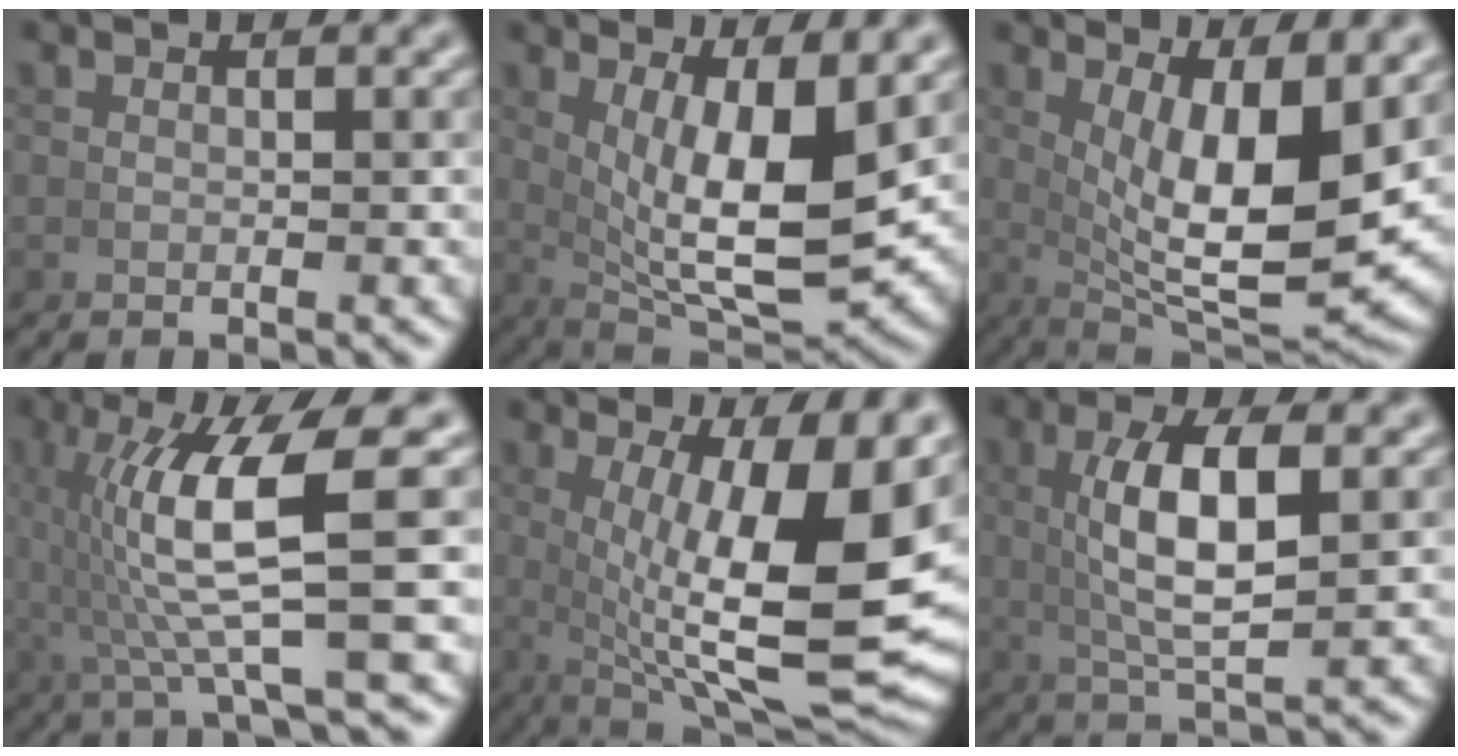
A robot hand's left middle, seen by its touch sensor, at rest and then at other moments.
{"total": 10.1, "force": [0.5, 4.1, 9.3], "torque": [-0.150, -0.039, 0.030]}
{"total": 12.1, "force": [1.3, 4.9, 11.0], "torque": [-0.177, -0.041, 0.041]}
{"total": 8.7, "force": [0.2, 1.7, 8.5], "torque": [-0.161, 0.003, 0.008]}
{"total": 14.3, "force": [0.2, 5.5, 13.1], "torque": [-0.215, -0.038, 0.029]}
{"total": 6.3, "force": [1.1, 1.6, 6.0], "torque": [-0.107, -0.002, 0.026]}